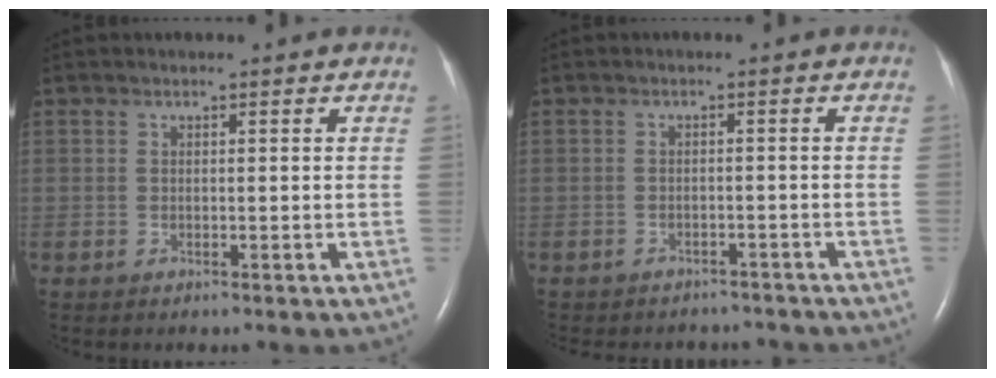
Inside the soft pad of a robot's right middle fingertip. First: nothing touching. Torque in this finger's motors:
{"motor_torque": [0.43, -0.55, 0.08, 0.05]}